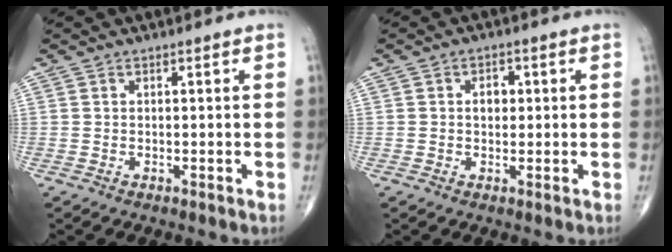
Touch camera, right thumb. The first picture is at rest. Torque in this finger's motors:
{"motor_torque": [-0.02, 0.16, 0.45, 0.26, 0.00]}